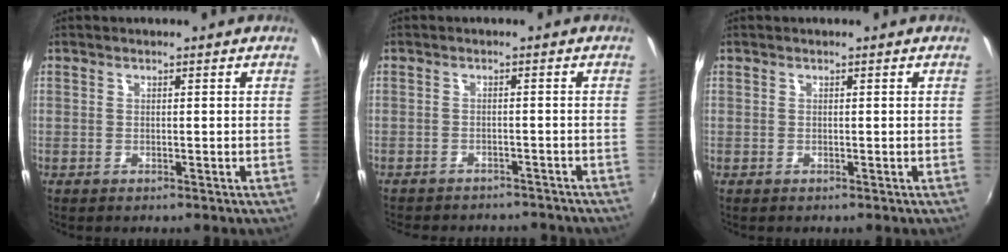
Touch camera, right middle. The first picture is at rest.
{"total": 9.9, "force": [-8.8, 3.1, 3.2], "torque": [-0.077, -0.013, -0.118]}
{"total": 0.0}